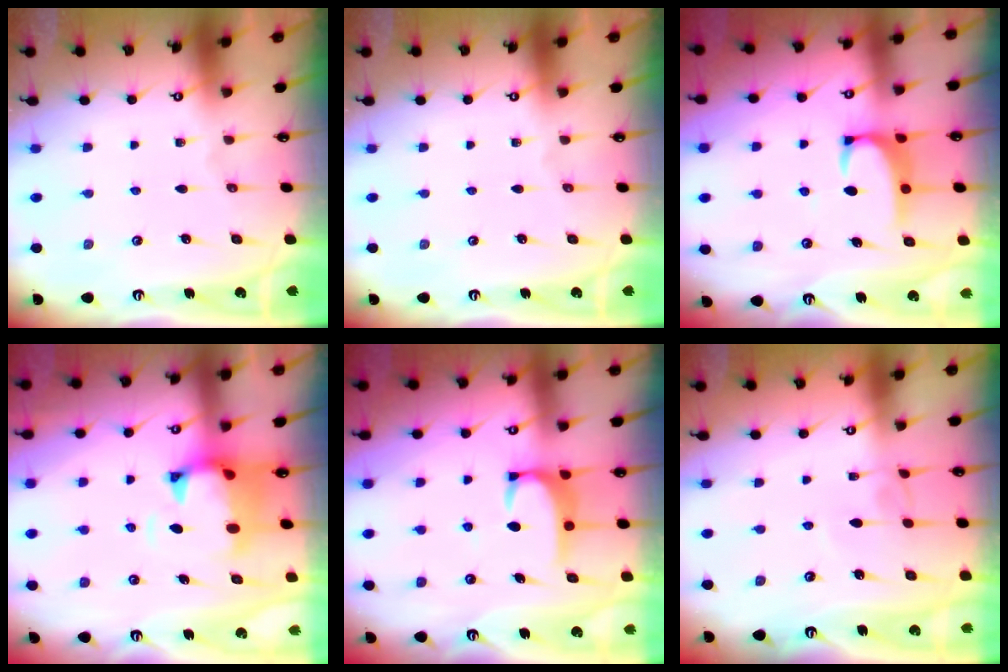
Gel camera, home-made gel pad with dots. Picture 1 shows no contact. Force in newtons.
{"total": 0.0}
{"total": 2.4, "press": 2.3, "slide": 0.7}
{"total": 1.6, "press": 1.2, "slide": 1.1}
{"total": 2.8, "press": 2.8, "slide": 0.3}
{"total": 3.1, "press": 3.1, "slide": 0.1}